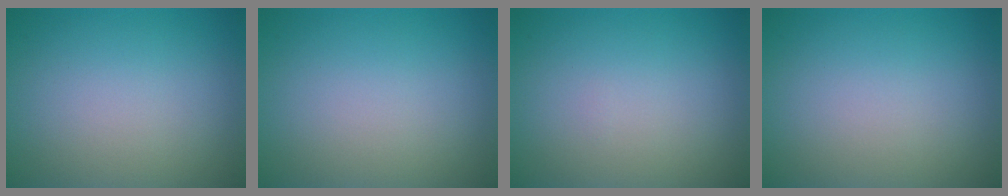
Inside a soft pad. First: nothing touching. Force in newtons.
{"total": 0.0}
{"total": 0.0}
{"total": 0.0}